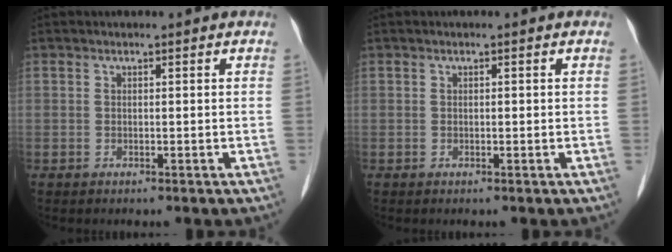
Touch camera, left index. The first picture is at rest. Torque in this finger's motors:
{"motor_torque": [-0.18, -0.09, -0.03, -0.01]}